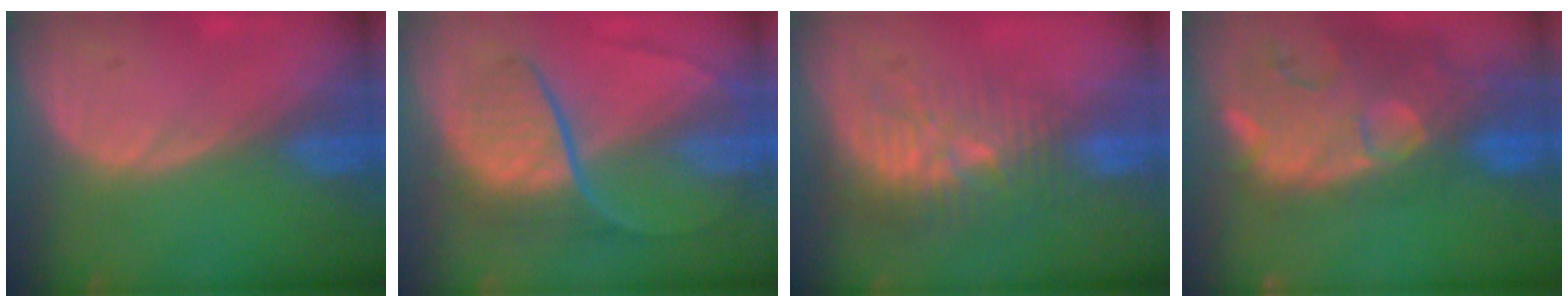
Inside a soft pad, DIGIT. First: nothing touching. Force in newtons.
{"total": 9.0, "press": 7.4, "slide": 5.1}
{"total": 9.8, "press": 8.6, "slide": 4.7}
{"total": 14.5, "press": 11.7, "slide": 8.5}